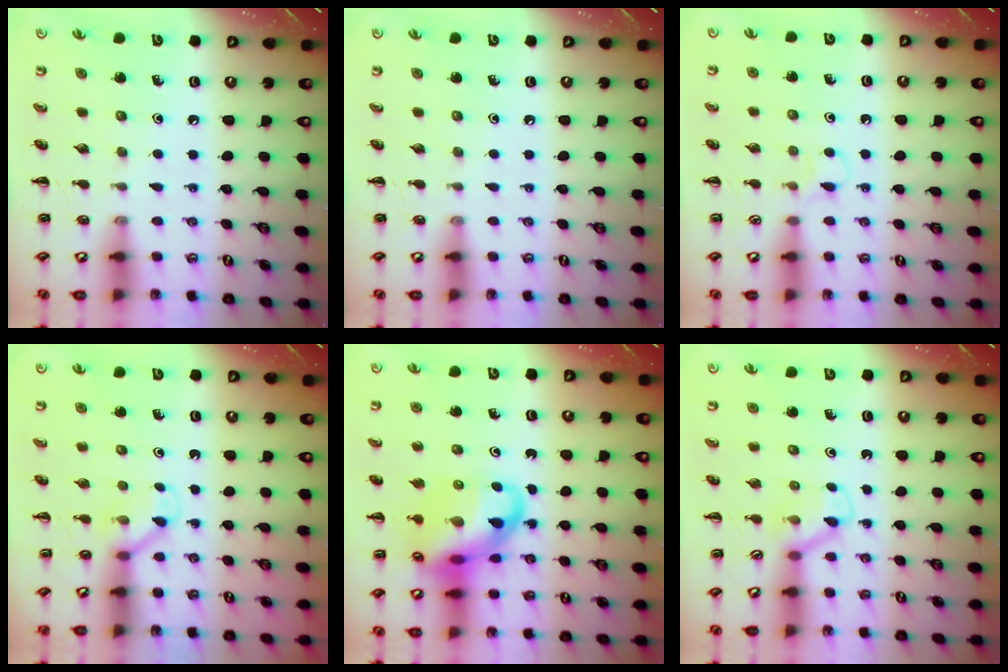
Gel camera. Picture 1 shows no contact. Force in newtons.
{"total": 0.0}
{"total": 3.4, "press": 3.1, "slide": 1.3}
{"total": 3.5, "press": 3.4, "slide": 1.0}
{"total": 15.3, "press": 15.0, "slide": 3.0}
{"total": 2.6, "press": 2.4, "slide": 0.9}